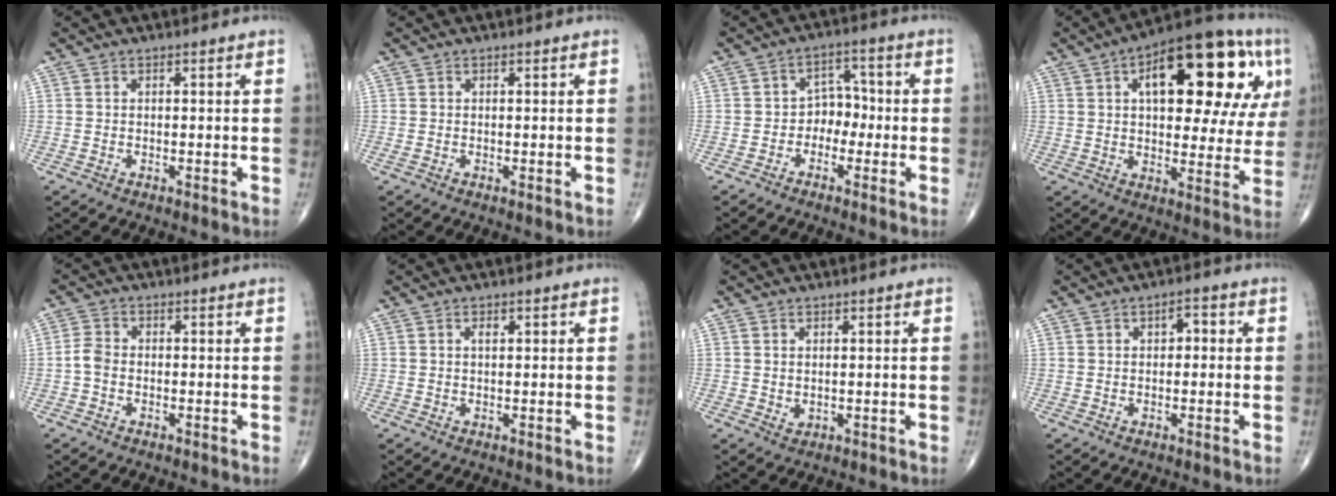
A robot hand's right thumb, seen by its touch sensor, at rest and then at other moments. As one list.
[{"total": 0.5, "force": [0.0, 0.2, 0.4], "torque": [-0.013, -0.003, 0.000]}, {"total": 5.0, "force": [-1.4, 3.9, 2.8], "torque": [-0.010, 0.026, -0.037]}, {"total": 25.1, "force": [8.9, 10.9, 20.8], "torque": [-0.255, 0.016, 0.120]}, {"total": 2.8, "force": [-0.8, 2.0, 1.9], "torque": [-0.036, 0.008, -0.023]}, {"total": 1.2, "force": [0.5, 0.5, 0.9], "torque": [-0.014, -0.001, 0.007]}, {"total": 1.2, "force": [0.3, 0.9, 0.8], "torque": [-0.012, -0.005, 0.010]}, {"total": 2.7, "force": [0.5, 1.6, 2.1], "torque": [-0.020, 0.008, 0.001]}]